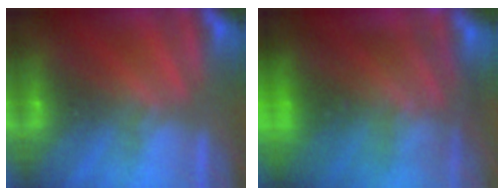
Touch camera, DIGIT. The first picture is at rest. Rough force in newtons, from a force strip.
{"total": 8.6}